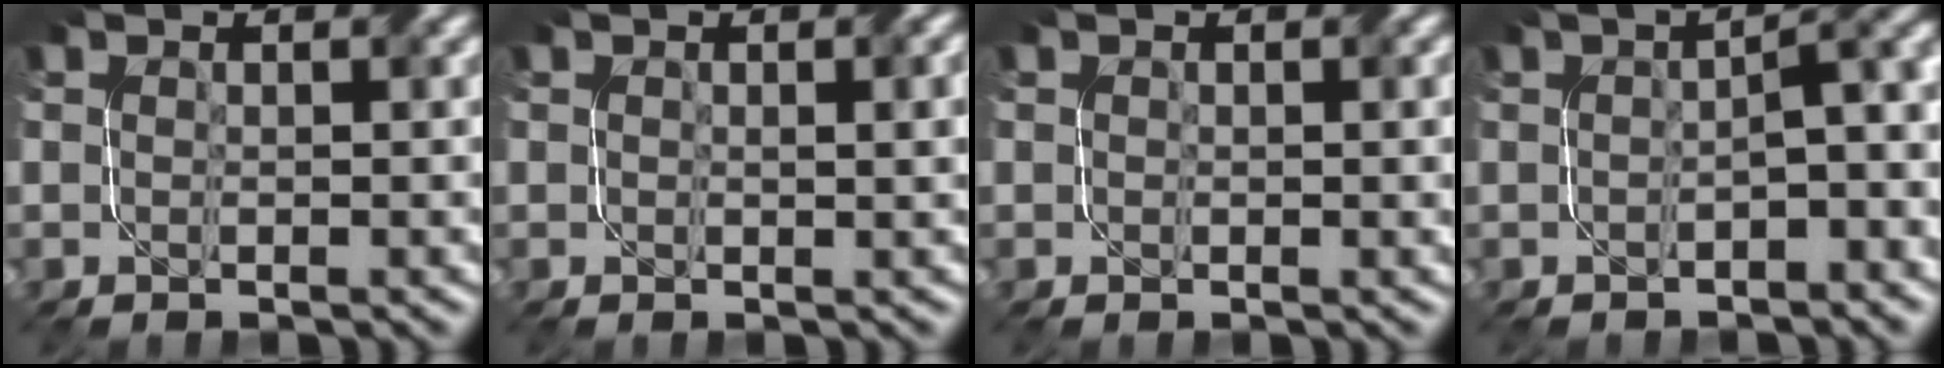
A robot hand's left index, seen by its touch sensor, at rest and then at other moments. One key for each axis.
{"total": 1.7, "fx": 0.5, "fy": 0.5, "fz": 1.5, "tx": -0.020, "ty": 0.003, "tz": 0.009}
{"total": 1.5, "fx": 0.5, "fy": 0.6, "fz": 1.2, "tx": -0.013, "ty": 0.000, "tz": 0.010}
{"total": 4.5, "fx": -0.9, "fy": 1.2, "fz": 4.3, "tx": -0.053, "ty": 0.014, "tz": -0.017}